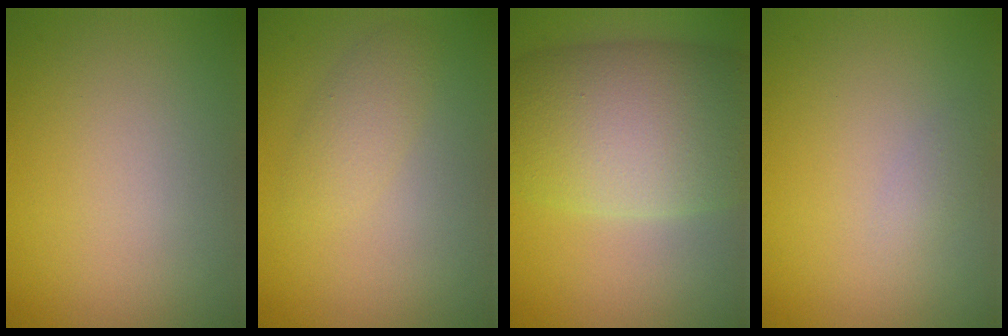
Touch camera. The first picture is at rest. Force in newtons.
{"total": 1.9, "press": 1.9, "slide": 0.1}
{"total": 11.5, "press": 11.5, "slide": 0.5}
{"total": 1.1, "press": 1.1, "slide": 0.0}